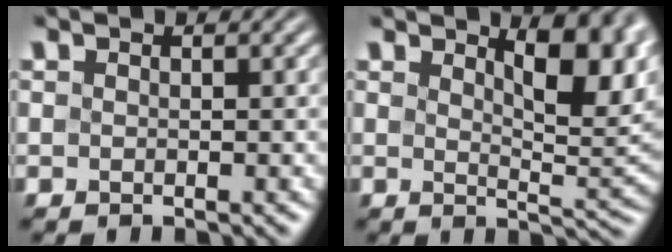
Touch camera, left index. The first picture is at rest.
{"total": 7.2, "force": [3.1, 2.4, 6.0], "torque": [-0.079, 0.003, 0.050]}